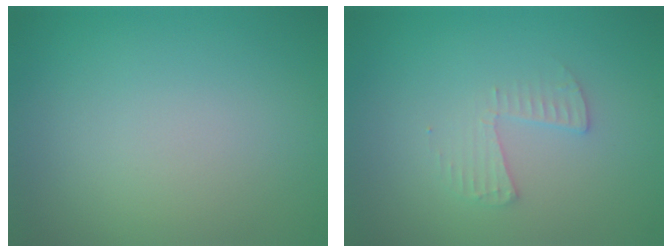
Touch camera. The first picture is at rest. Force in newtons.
{"total": 1.6, "press": 1.6, "slide": 0.1}